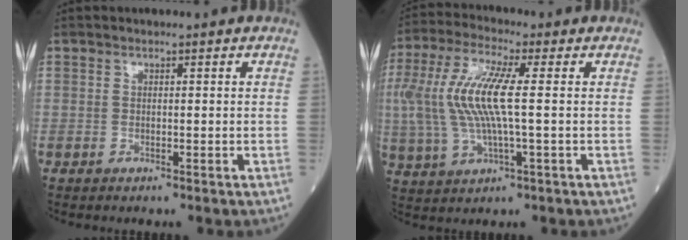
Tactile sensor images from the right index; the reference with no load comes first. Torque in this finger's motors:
{"motor_torque": [1.82, 0.27, 0.89, 0.21]}